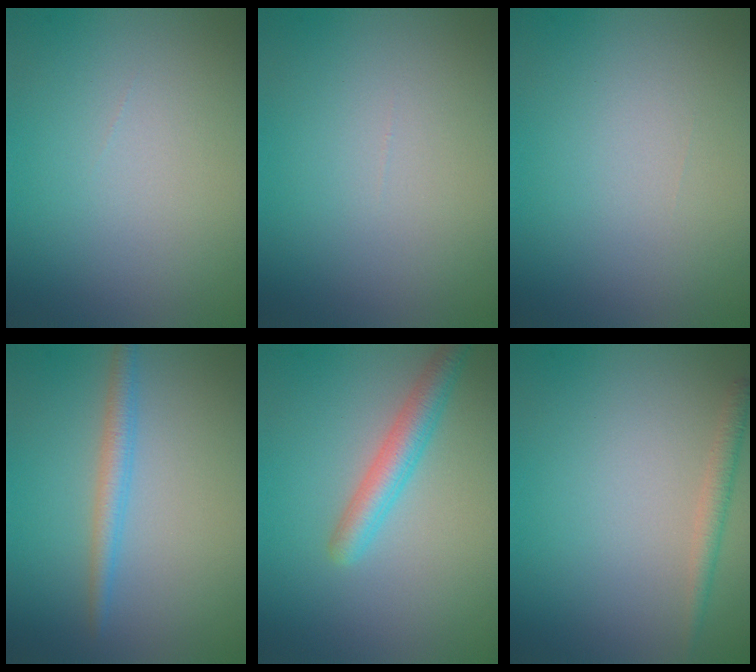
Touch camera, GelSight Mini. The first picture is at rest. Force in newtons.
{"total": 0.0}
{"total": 0.0}
{"total": 2.1, "press": 2.1, "slide": 0.0}
{"total": 2.9, "press": 2.9, "slide": 0.1}
{"total": 1.5, "press": 1.5, "slide": 0.1}